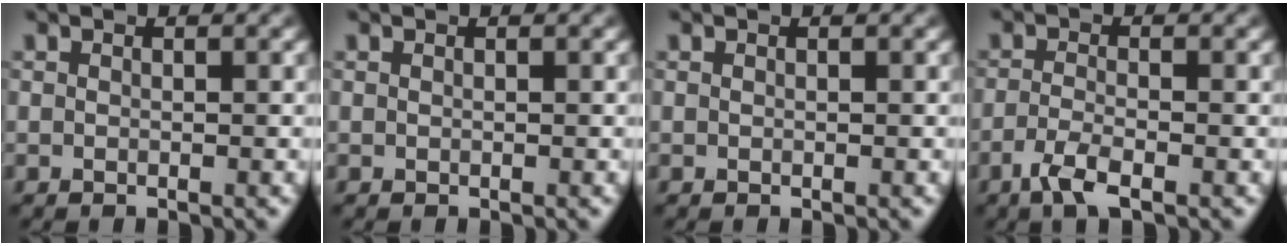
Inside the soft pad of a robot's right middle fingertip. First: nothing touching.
{"total": 0.0}
{"total": 0.0}
{"total": 2.8, "force": [-1.6, 0.7, 2.1], "torque": [-0.048, -0.001, -0.038]}